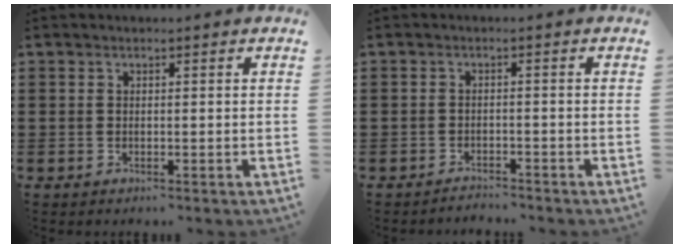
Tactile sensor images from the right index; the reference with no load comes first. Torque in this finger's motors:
{"motor_torque": [0.24, 1.43, -0.15, -0.11]}